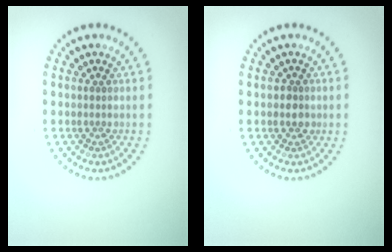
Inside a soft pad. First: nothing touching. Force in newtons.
{"total": 1.3, "press": 1.2, "slide": 0.6}